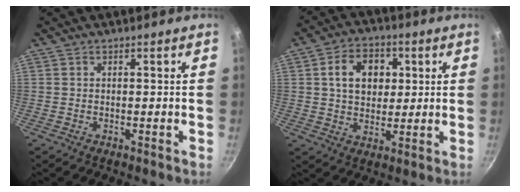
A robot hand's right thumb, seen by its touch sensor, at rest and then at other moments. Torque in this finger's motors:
{"motor_torque": [-0.63, 1.77, 1.09, -0.03, 0.05]}